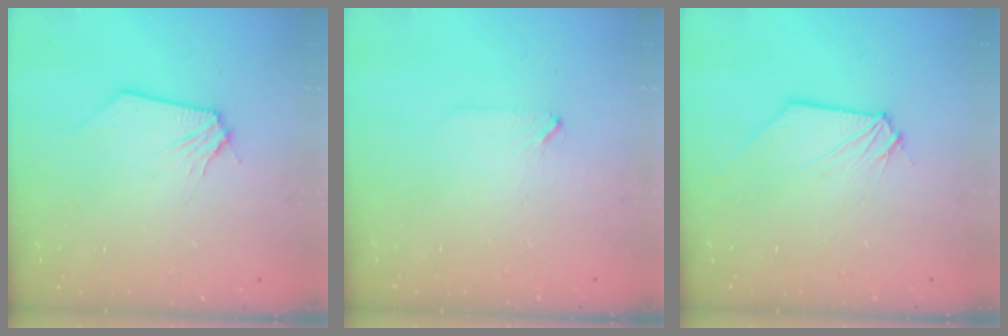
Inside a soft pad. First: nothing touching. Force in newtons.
{"total": 0.7, "press": 0.6, "slide": 0.3}
{"total": 0.0}